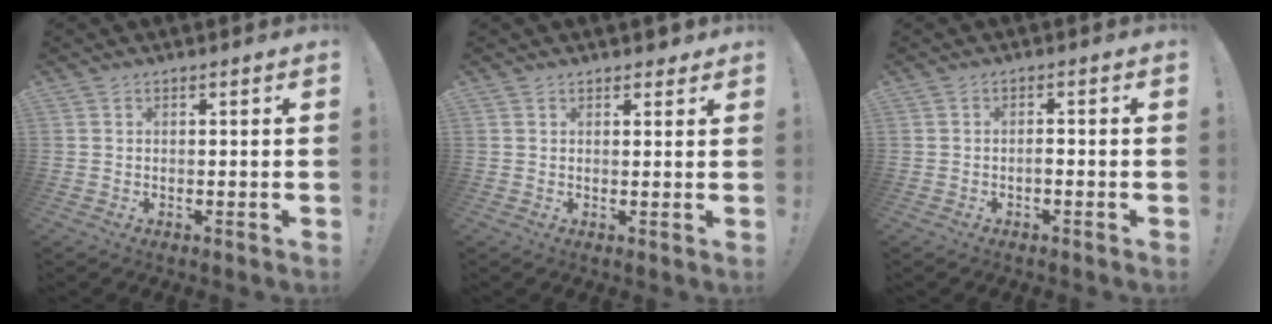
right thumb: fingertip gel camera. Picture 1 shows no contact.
{"total": 2.0, "force": [1.5, 1.1, 0.6], "torque": [0.003, -0.008, 0.027]}
{"total": 1.2, "force": [-0.8, 0.3, 0.8], "torque": [-0.019, 0.003, -0.014]}